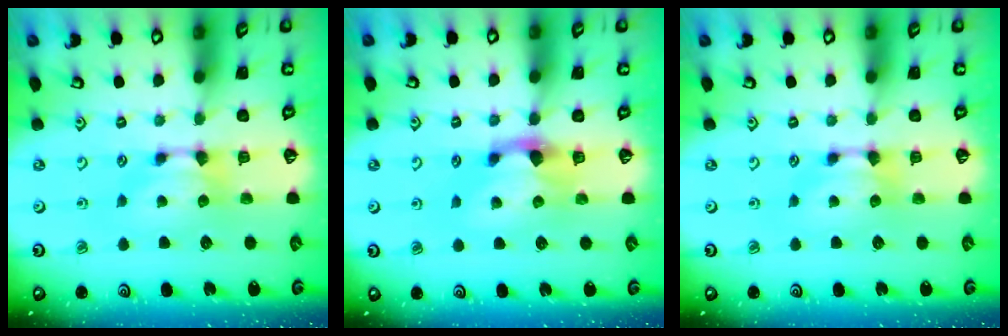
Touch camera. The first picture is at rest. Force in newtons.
{"total": 1.9, "press": 1.4, "slide": 1.3}
{"total": 0.0}